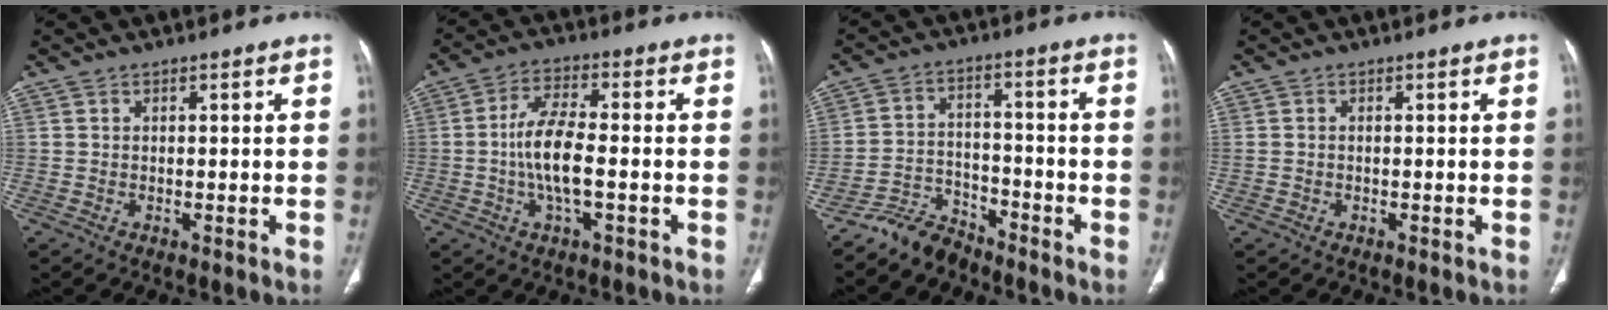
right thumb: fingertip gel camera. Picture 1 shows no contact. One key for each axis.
{"total": 9.0, "fx": -1.4, "fy": 3.2, "fz": 8.3, "tx": -0.170, "ty": 0.013, "tz": -0.030}
{"total": 6.6, "fx": -5.9, "fy": 2.7, "fz": 0.6, "tx": -0.001, "ty": 0.044, "tz": -0.117}
{"total": 0.5, "fx": -0.1, "fy": 0.4, "fz": 0.3, "tx": -0.015, "ty": 0.006, "tz": 0.001}